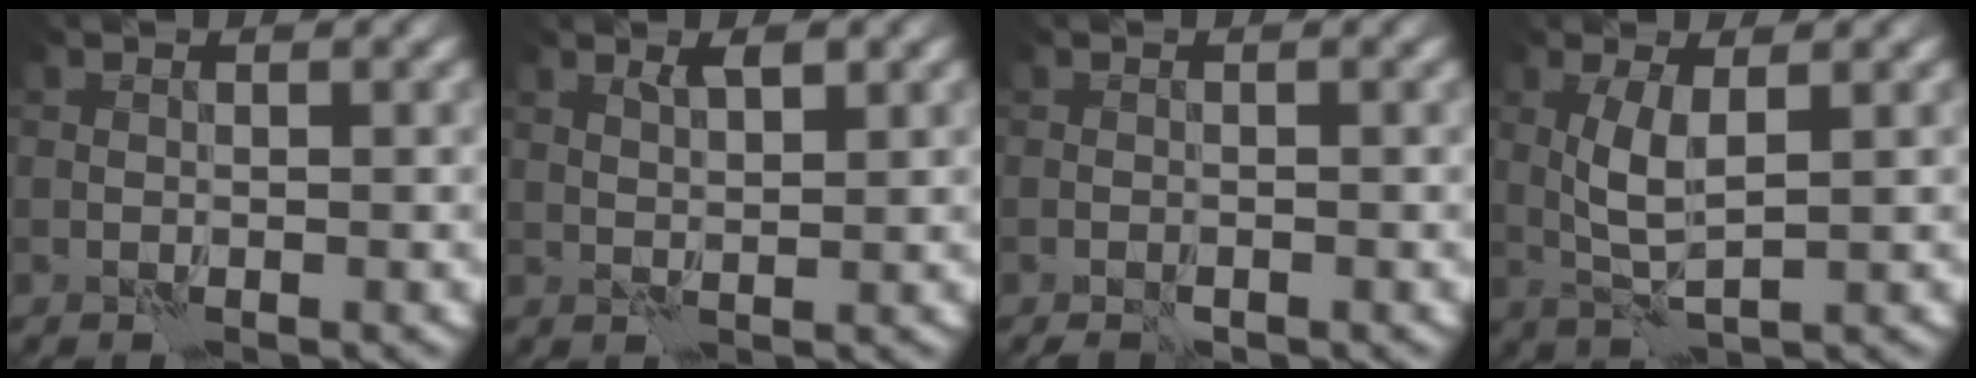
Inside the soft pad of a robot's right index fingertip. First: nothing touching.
{"total": 1.7, "force": [1.1, 0.4, 1.2], "torque": [-0.027, -0.003, 0.020]}
{"total": 1.0, "force": [-0.8, 0.3, 0.6], "torque": [-0.012, -0.002, -0.016]}
{"total": 3.2, "force": [0.6, 0.8, 3.1], "torque": [-0.071, 0.001, 0.014]}